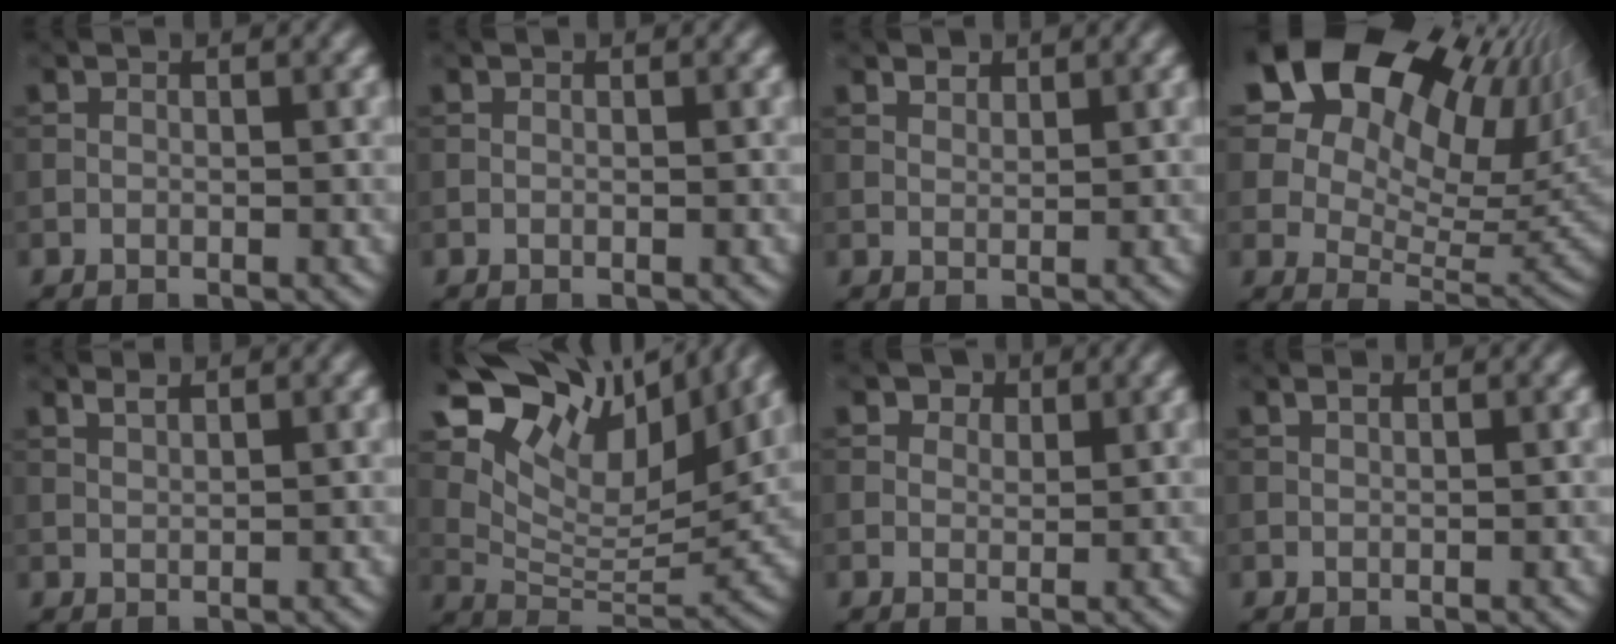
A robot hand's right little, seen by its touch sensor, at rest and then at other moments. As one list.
[{"total": 0.0}, {"total": 1.0, "force": [0.9, 0.4, 0.2], "torque": [-0.007, 0.000, 0.019]}, {"total": 21.3, "force": [12.5, 12.0, 12.4], "torque": [-0.251, 0.078, 0.217]}, {"total": 0.8, "force": [0.7, 0.1, 0.4], "torque": [-0.008, 0.002, 0.014]}, {"total": 12.6, "force": [7.9, 5.7, 8.0], "torque": [-0.154, 0.010, 0.150]}, {"total": 2.5, "force": [1.7, 1.5, 0.9], "torque": [-0.018, -0.010, 0.027]}, {"total": 0.6, "force": [0.4, 0.2, 0.4], "torque": [-0.009, 0.002, 0.008]}]